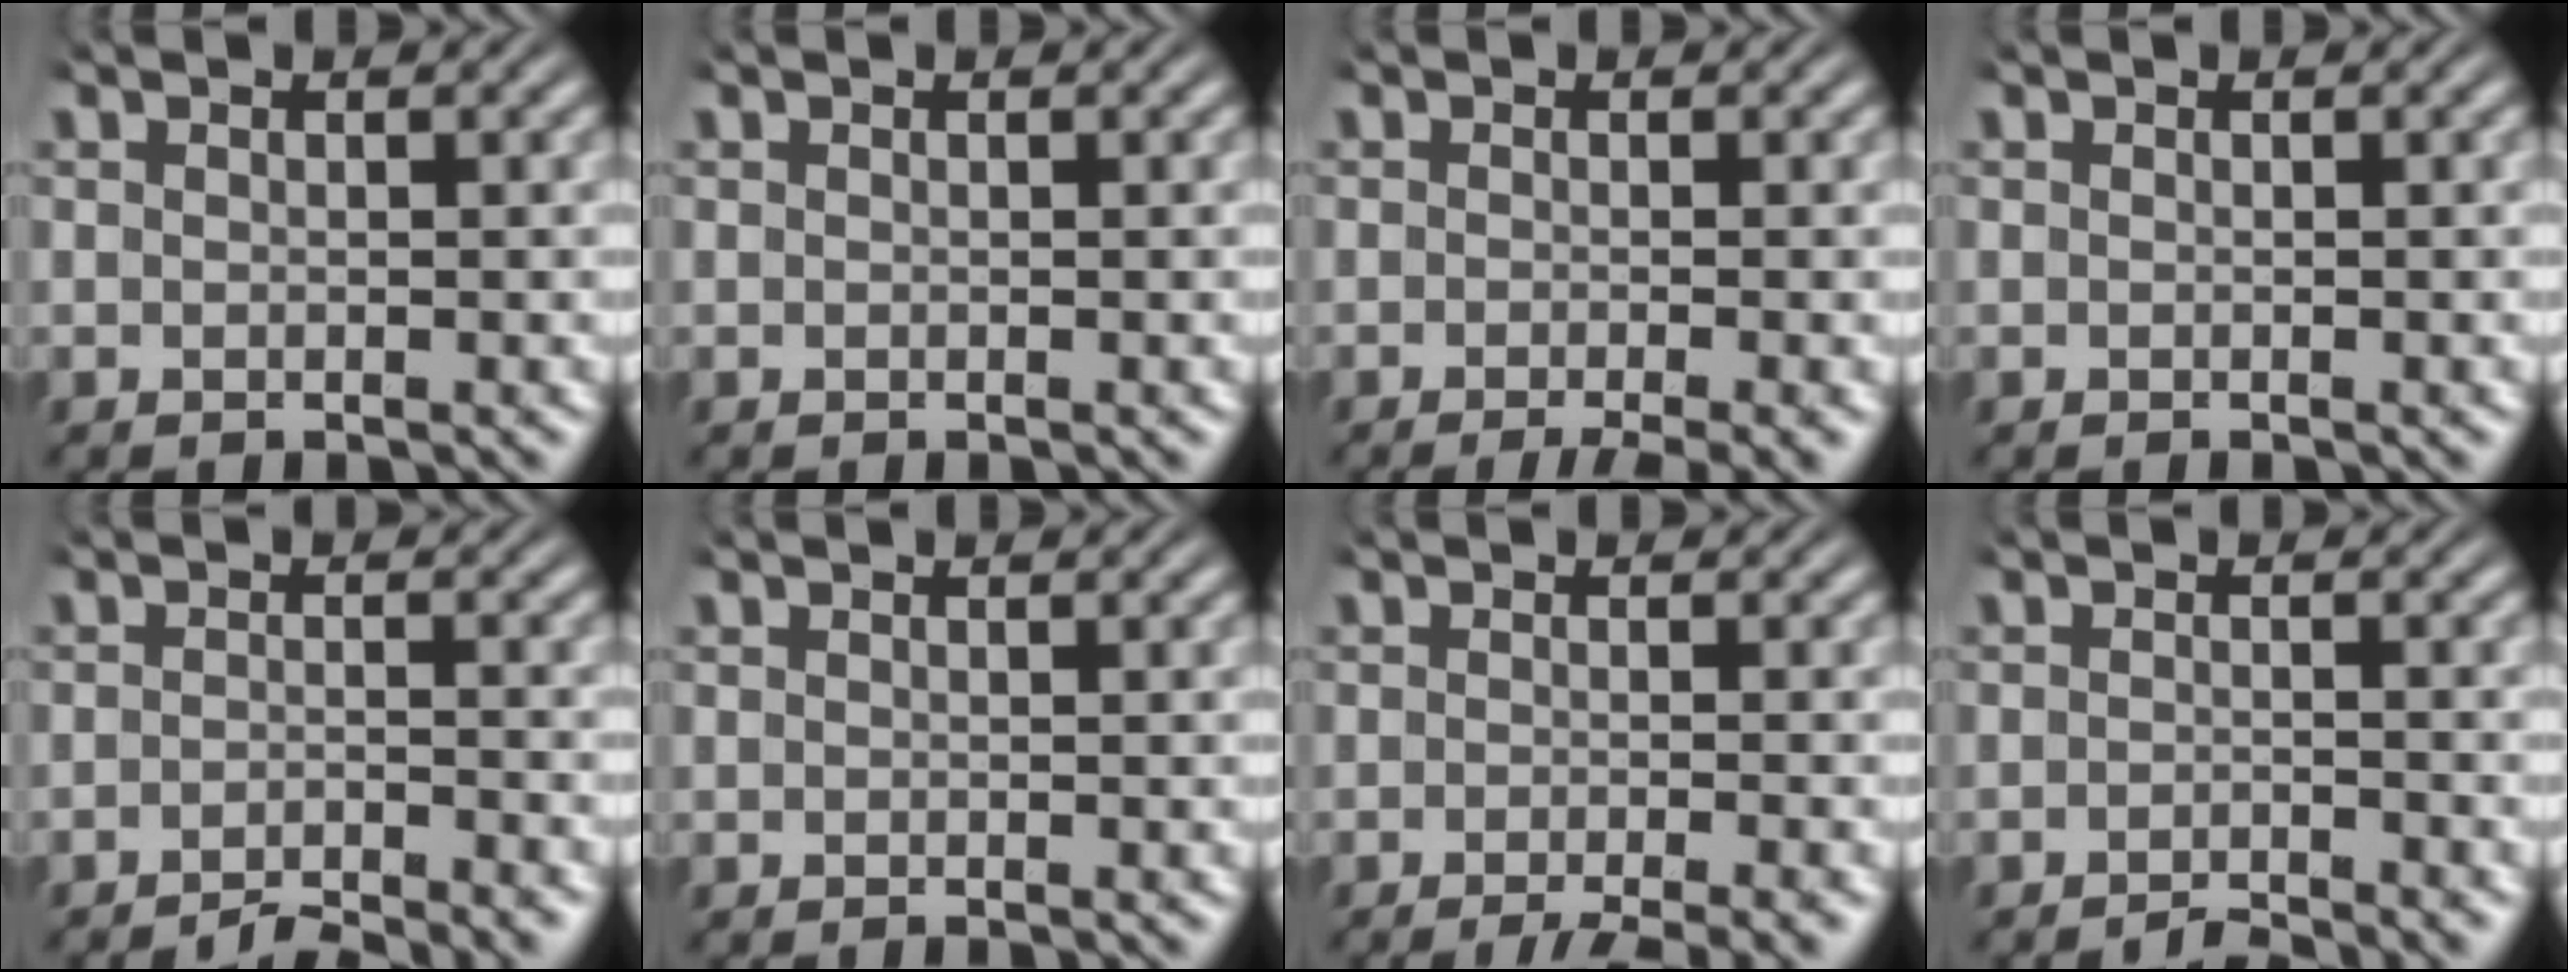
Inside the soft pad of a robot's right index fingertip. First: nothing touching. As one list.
[{"total": 0.0}, {"total": 3.3, "force": [-2.6, 0.6, 2.0], "torque": [-0.021, -0.003, -0.039]}, {"total": 0.0}, {"total": 4.1, "force": [-4.0, 0.3, 0.8], "torque": [-0.001, -0.005, -0.067]}, {"total": 0.0}, {"total": 4.8, "force": [-4.1, 1.0, 2.3], "torque": [-0.022, -0.005, -0.062]}, {"total": 2.7, "force": [-2.7, 0.0, 0.4], "torque": [-0.003, -0.006, -0.046]}]